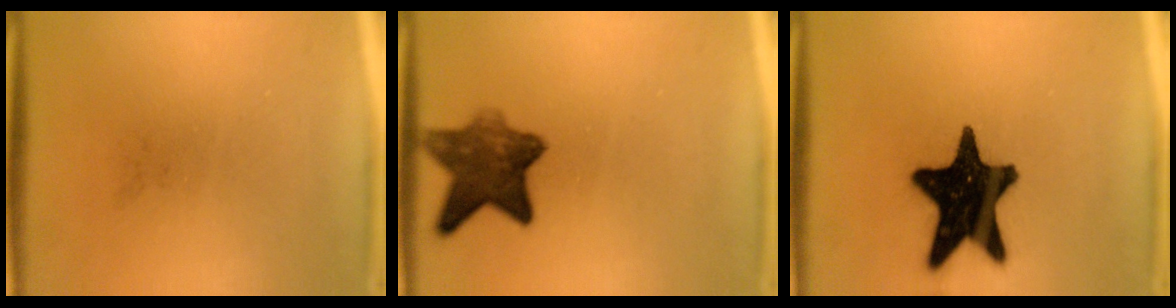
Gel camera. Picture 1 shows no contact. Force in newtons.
{"total": 8.2}
{"total": 19.1}